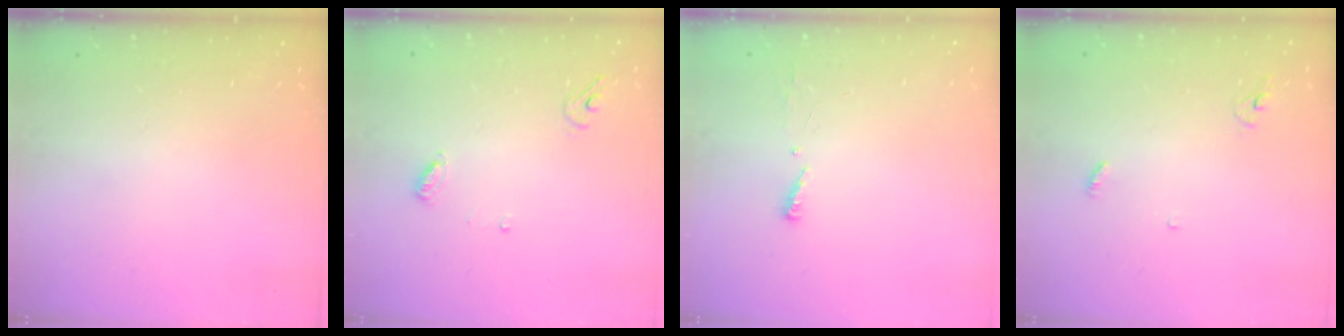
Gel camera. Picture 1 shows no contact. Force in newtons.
{"total": 5.0, "press": 5.0, "slide": 0.4}
{"total": 4.1, "press": 4.0, "slide": 1.0}
{"total": 3.2, "press": 3.2, "slide": 0.2}